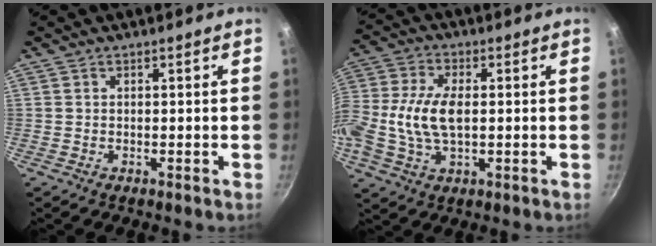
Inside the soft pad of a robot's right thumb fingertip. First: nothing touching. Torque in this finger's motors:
{"motor_torque": [0.35, 0.40, 0.74, -0.11, 0.35]}